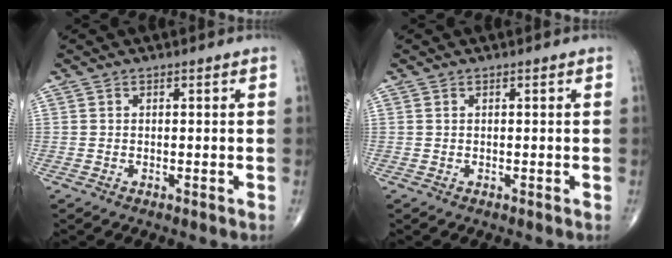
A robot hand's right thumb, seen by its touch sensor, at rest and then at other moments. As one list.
[{"total": 0.0}]